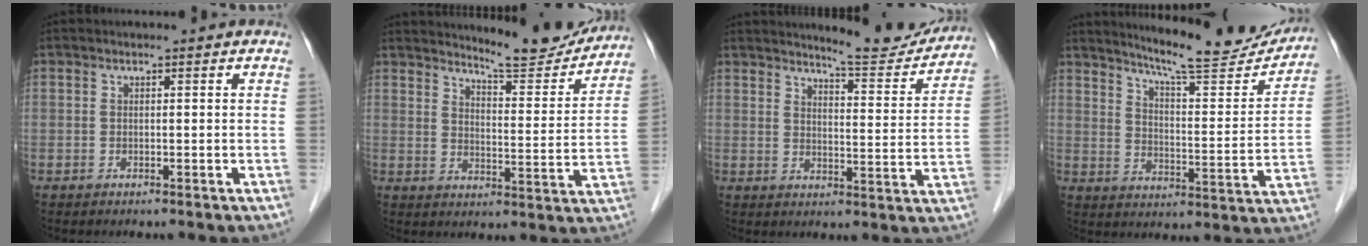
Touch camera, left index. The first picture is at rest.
{"total": 12.3, "force": [11.9, 0.8, 2.9], "torque": [-0.041, -0.029, 0.156]}
{"total": 10.9, "force": [10.6, 0.8, 2.6], "torque": [-0.032, -0.026, 0.132]}
{"total": 18.0, "force": [16.9, 1.2, 6.1], "torque": [-0.096, -0.054, 0.224]}